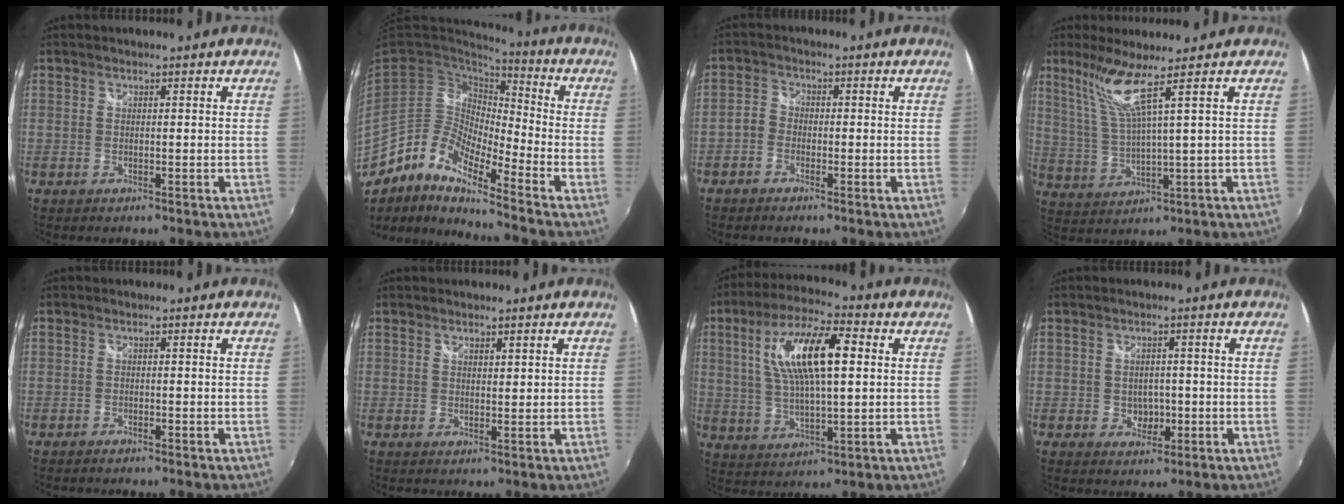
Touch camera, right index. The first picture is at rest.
{"total": 12.7, "force": [-8.4, 4.0, 8.6], "torque": [-0.149, -0.002, -0.178]}
{"total": 2.7, "force": [-1.7, 1.9, 0.7], "torque": [-0.016, 0.007, -0.039]}
{"total": 6.9, "force": [4.5, -1.4, 5.1], "torque": [-0.100, 0.001, 0.103]}
{"total": 0.8, "force": [-0.7, 0.2, 0.1], "torque": [-0.004, -0.003, -0.016]}
{"total": 1.4, "force": [1.2, 0.6, 0.7], "torque": [-0.007, 0.001, 0.019]}
{"total": 15.0, "force": [3.6, 5.0, 13.7], "torque": [-0.255, 0.018, 0.066]}
{"total": 3.8, "force": [-0.5, 3.2, 2.0], "torque": [-0.033, 0.001, -0.004]}